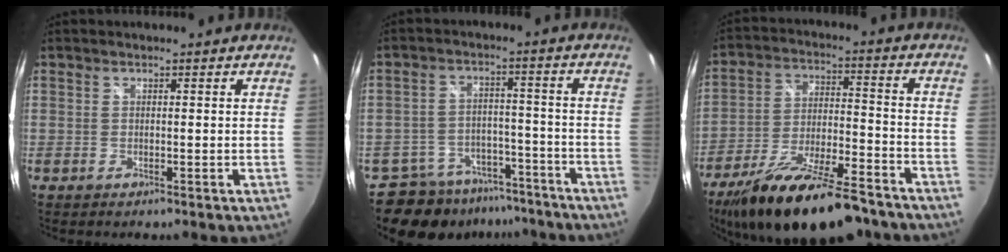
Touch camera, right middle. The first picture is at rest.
{"total": 12.1, "force": [-9.7, 6.6, 2.9], "torque": [-0.072, 0.019, -0.130]}
{"total": 22.5, "force": [-17.5, 5.7, 12.9], "torque": [-0.236, -0.040, -0.273]}